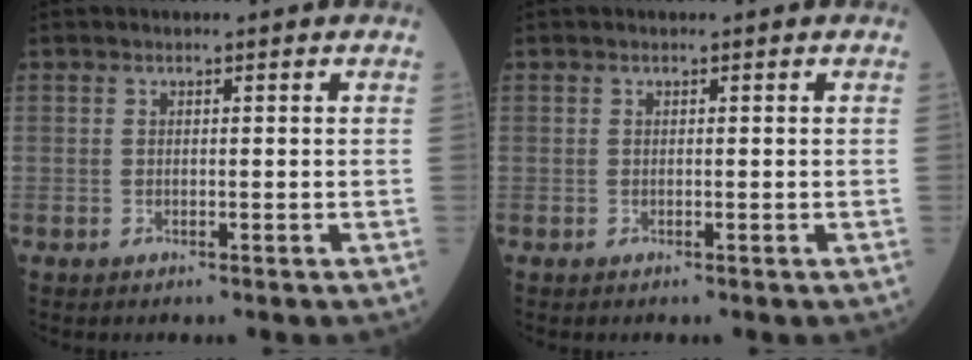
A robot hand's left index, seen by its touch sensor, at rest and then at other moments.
{"total": 0.0}